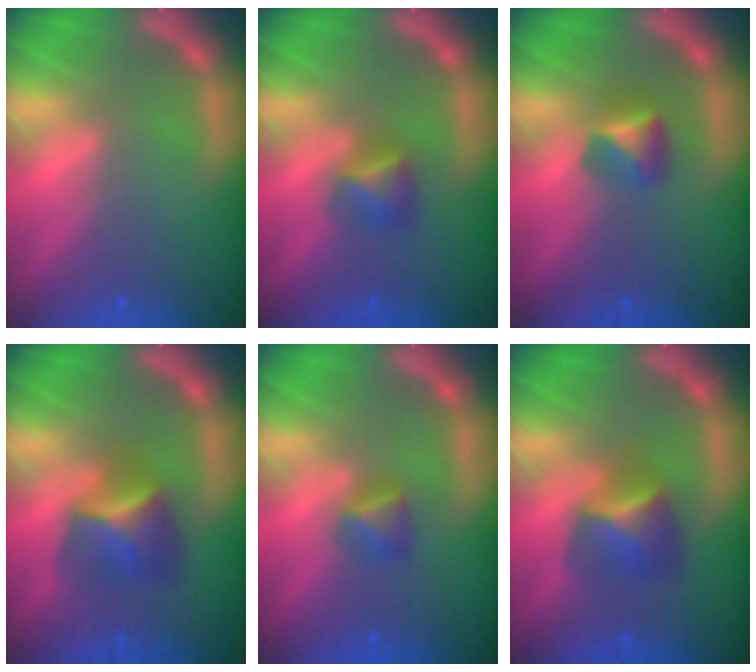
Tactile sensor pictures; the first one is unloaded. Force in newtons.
{"total": 2.4}
{"total": 2.4}
{"total": 4.4}
{"total": 1.9}
{"total": 4.0}